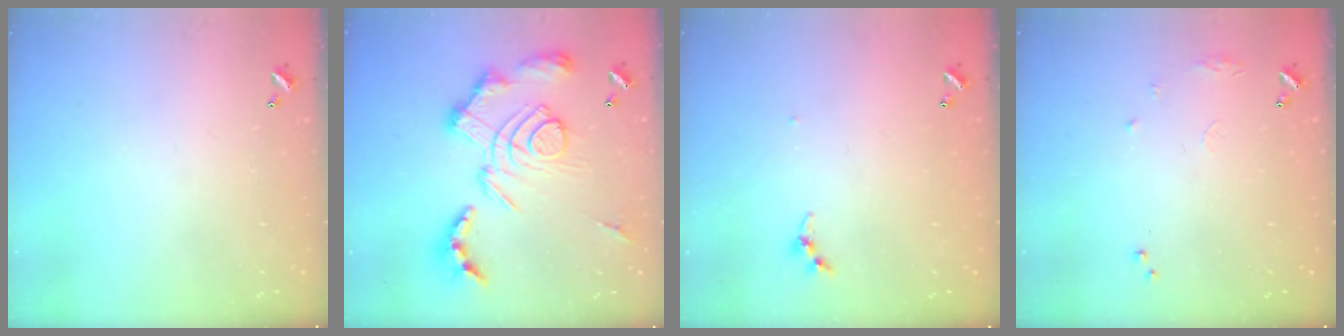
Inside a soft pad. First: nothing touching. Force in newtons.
{"total": 3.3, "press": 2.6, "slide": 2.0}
{"total": 3.3, "press": 3.3, "slide": 0.5}
{"total": 7.4, "press": 7.4, "slide": 0.8}